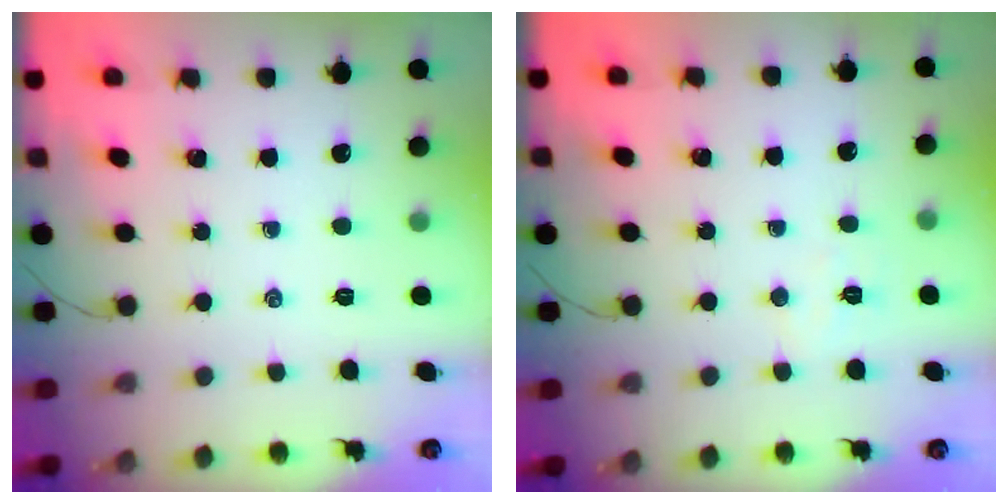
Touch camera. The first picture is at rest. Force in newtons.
{"total": 4.1, "press": 4.0, "slide": 0.8}